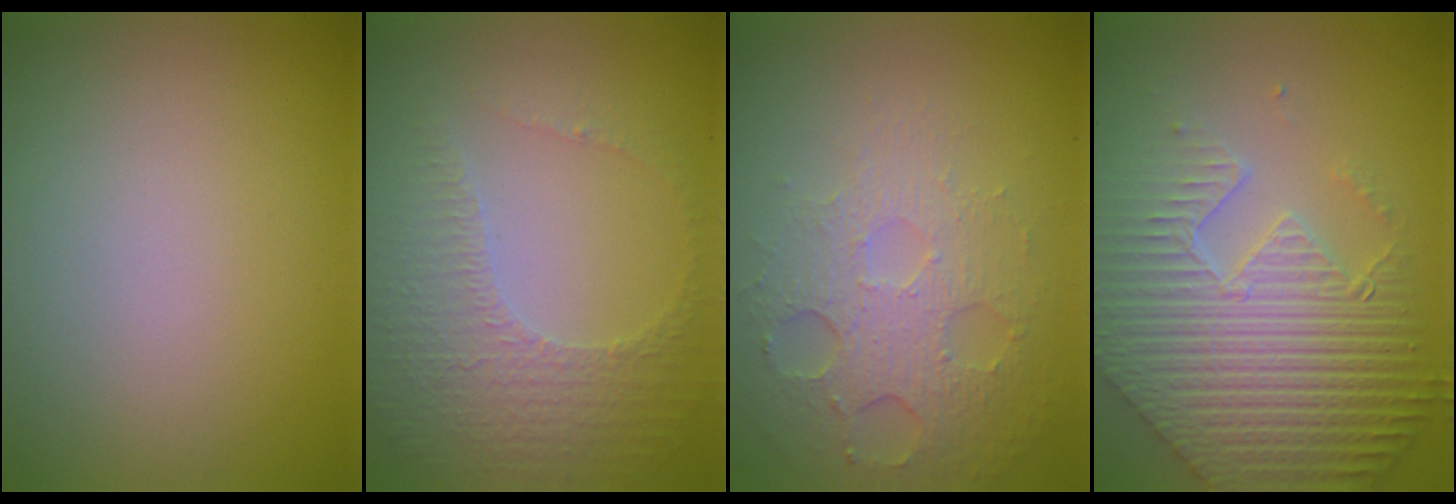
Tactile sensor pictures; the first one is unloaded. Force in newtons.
{"total": 4.4, "press": 3.1, "slide": 3.1}
{"total": 5.2, "press": 3.4, "slide": 3.9}
{"total": 9.2, "press": 6.5, "slide": 6.5}